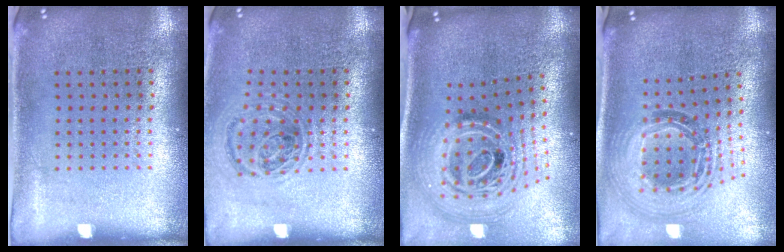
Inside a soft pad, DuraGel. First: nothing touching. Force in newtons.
{"total": 0.9, "press": 0.9, "slide": 0.2}
{"total": 2.7, "press": 1.9, "slide": 1.9}
{"total": 1.6, "press": 1.4, "slide": 0.8}